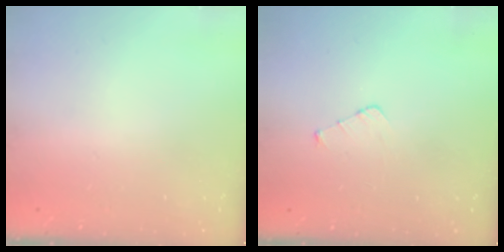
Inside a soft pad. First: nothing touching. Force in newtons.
{"total": 3.5, "press": 3.5, "slide": 0.3}